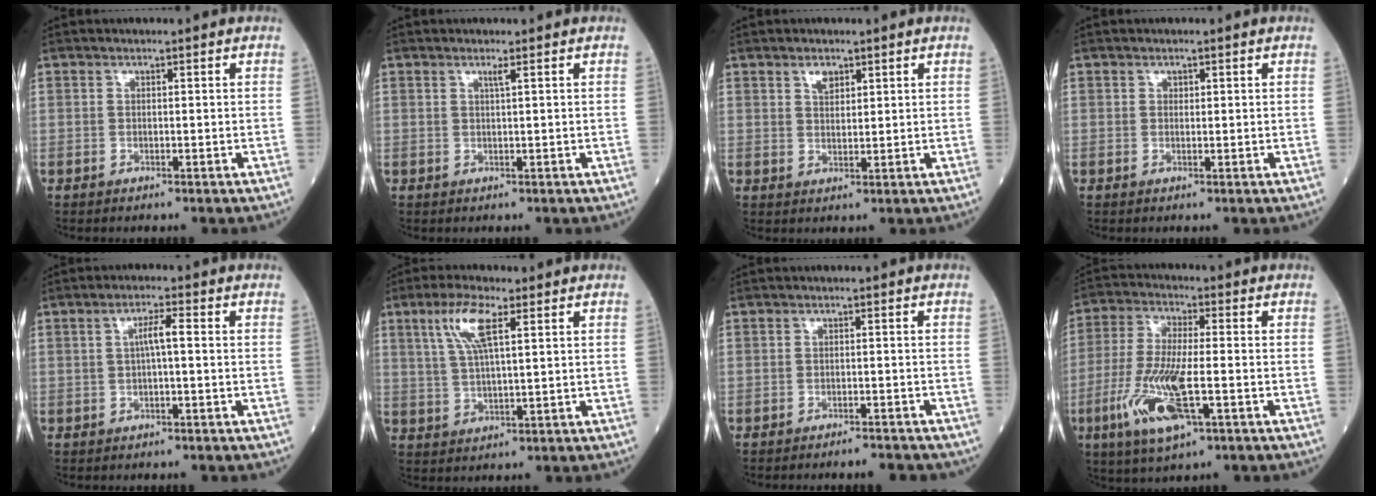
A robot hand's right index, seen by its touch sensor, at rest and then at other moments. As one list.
[{"total": 0.9, "force": [0.5, -0.3, 0.7], "torque": [-0.022, -0.005, 0.012]}, {"total": 2.3, "force": [1.5, 1.1, 1.3], "torque": [-0.023, 0.000, 0.029]}, {"total": 0.6, "force": [0.3, 0.4, 0.2], "torque": [-0.001, -0.001, 0.004]}, {"total": 2.9, "force": [0.1, 0.2, 2.9], "torque": [-0.053, 0.005, 0.002]}, {"total": 7.1, "force": [3.2, 1.3, 6.2], "torque": [-0.131, 0.007, 0.064]}, {"total": 4.3, "force": [-4.0, 0.7, 1.2], "torque": [-0.008, -0.001, -0.054]}, {"total": 12.4, "force": [-4.2, 2.5, 11.4], "torque": [-0.241, -0.019, -0.076]}]